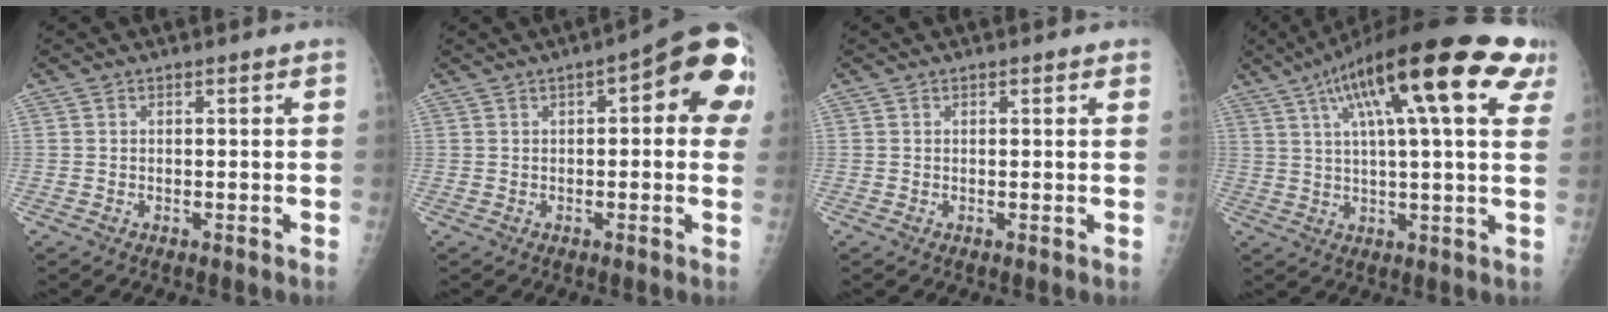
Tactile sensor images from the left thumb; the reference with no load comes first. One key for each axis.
{"total": 13.2, "fx": 3.6, "fy": 4.9, "fz": 11.7, "tx": -0.110, "ty": 0.018, "tz": 0.032}
{"total": 0.8, "fx": 0.6, "fy": 0.4, "fz": 0.3, "tx": -0.001, "ty": -0.003, "tz": 0.004}
{"total": 25.6, "fx": 12.0, "fy": 6.3, "fz": 21.7, "tx": -0.327, "ty": 0.021, "tz": 0.174}